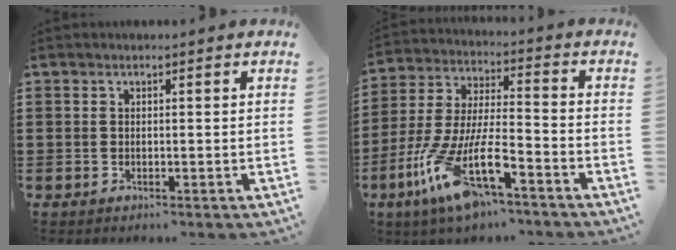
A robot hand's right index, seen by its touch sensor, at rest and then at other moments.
{"total": 13.0, "force": [-7.9, 3.0, 9.9], "torque": [-0.222, -0.009, -0.155]}